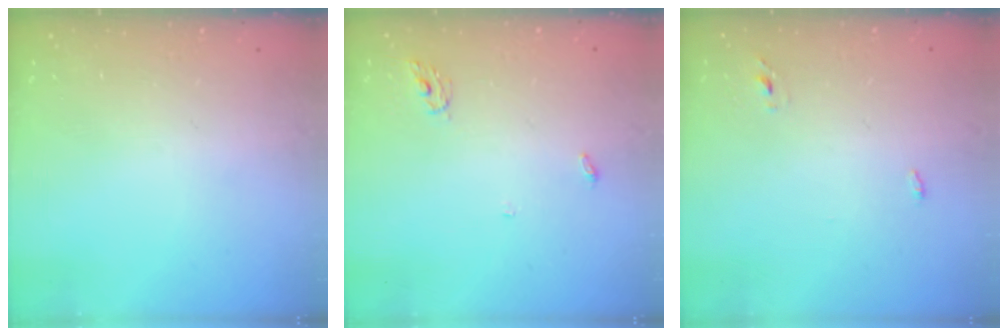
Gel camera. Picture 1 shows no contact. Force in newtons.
{"total": 4.0, "press": 4.0, "slide": 0.3}
{"total": 2.7, "press": 2.6, "slide": 0.8}